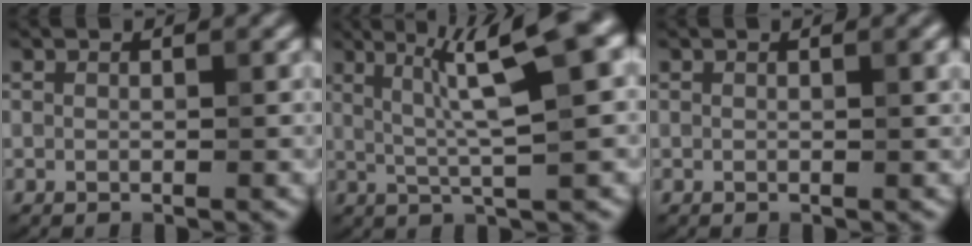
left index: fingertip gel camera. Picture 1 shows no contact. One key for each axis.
{"total": 7.9, "fx": 2.8, "fy": 1.1, "fz": 7.3, "tx": -0.112, "ty": 0.021, "tz": 0.049}
{"total": 1.0, "fx": 0.3, "fy": 0.2, "fz": 0.9, "tx": -0.011, "ty": 0.002, "tz": 0.003}